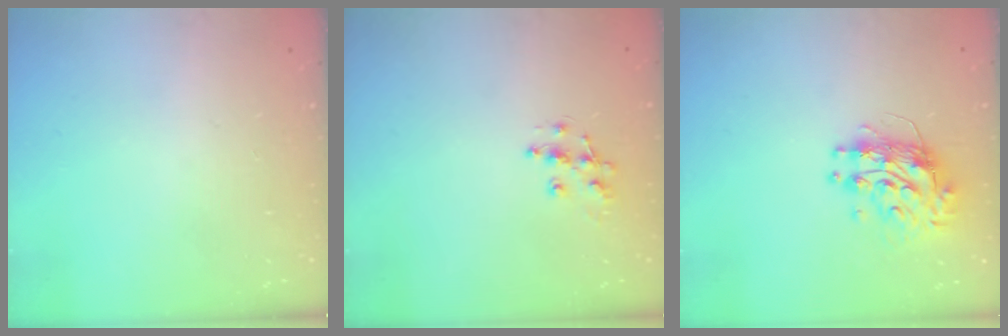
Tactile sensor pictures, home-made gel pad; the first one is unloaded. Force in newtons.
{"total": 8.5, "press": 8.4, "slide": 0.6}
{"total": 9.1, "press": 9.1, "slide": 0.8}